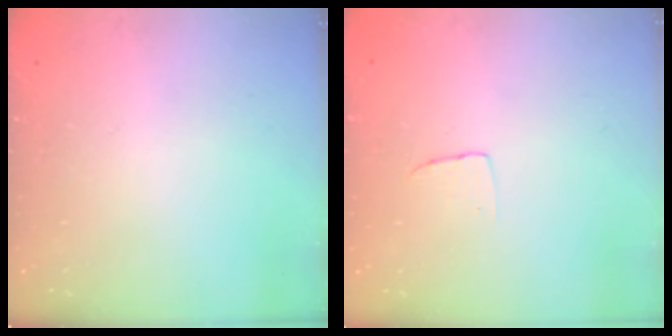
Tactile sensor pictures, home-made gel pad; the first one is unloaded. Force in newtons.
{"total": 2.9, "press": 2.9, "slide": 0.1}